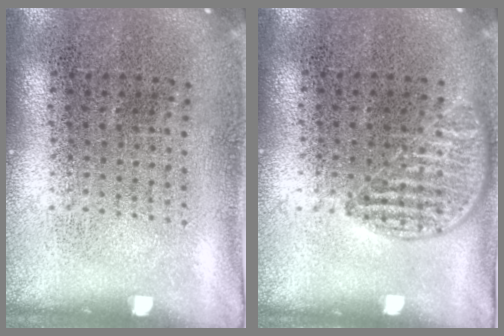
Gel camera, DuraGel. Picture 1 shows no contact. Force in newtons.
{"total": 1.0, "press": 0.8, "slide": 0.5}